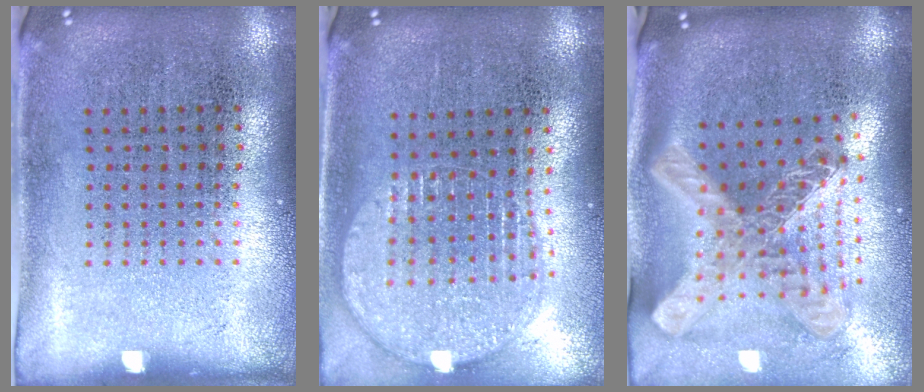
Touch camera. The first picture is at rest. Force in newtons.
{"total": 1.7, "press": 1.5, "slide": 0.9}
{"total": 3.0, "press": 2.1, "slide": 2.2}